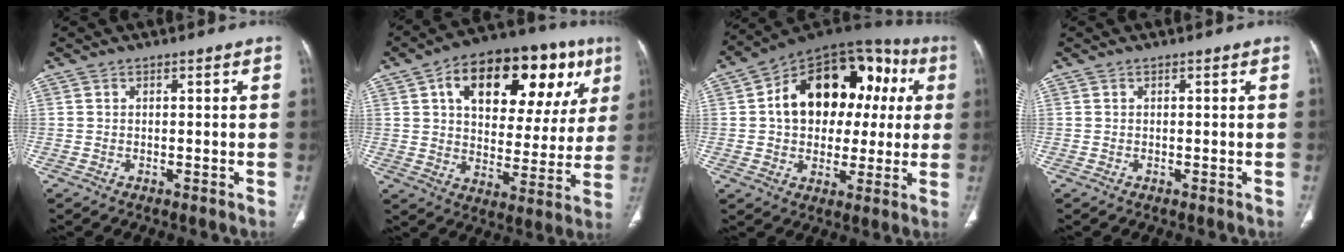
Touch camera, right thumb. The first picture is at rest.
{"total": 25.7, "force": [10.2, 13.8, 19.2], "torque": [-0.239, 0.015, 0.154]}
{"total": 22.7, "force": [3.7, 15.5, 16.1], "torque": [-0.196, 0.039, 0.054]}
{"total": 0.0}